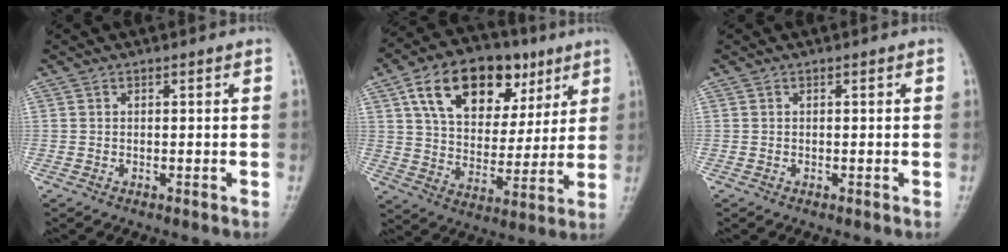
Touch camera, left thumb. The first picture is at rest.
{"total": 19.9, "force": [9.2, 12.4, 12.5], "torque": [-0.166, -0.014, 0.149]}
{"total": 0.0}